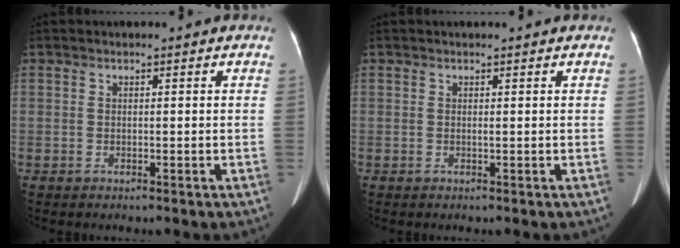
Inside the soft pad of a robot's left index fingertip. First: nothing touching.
{"total": 0.0}